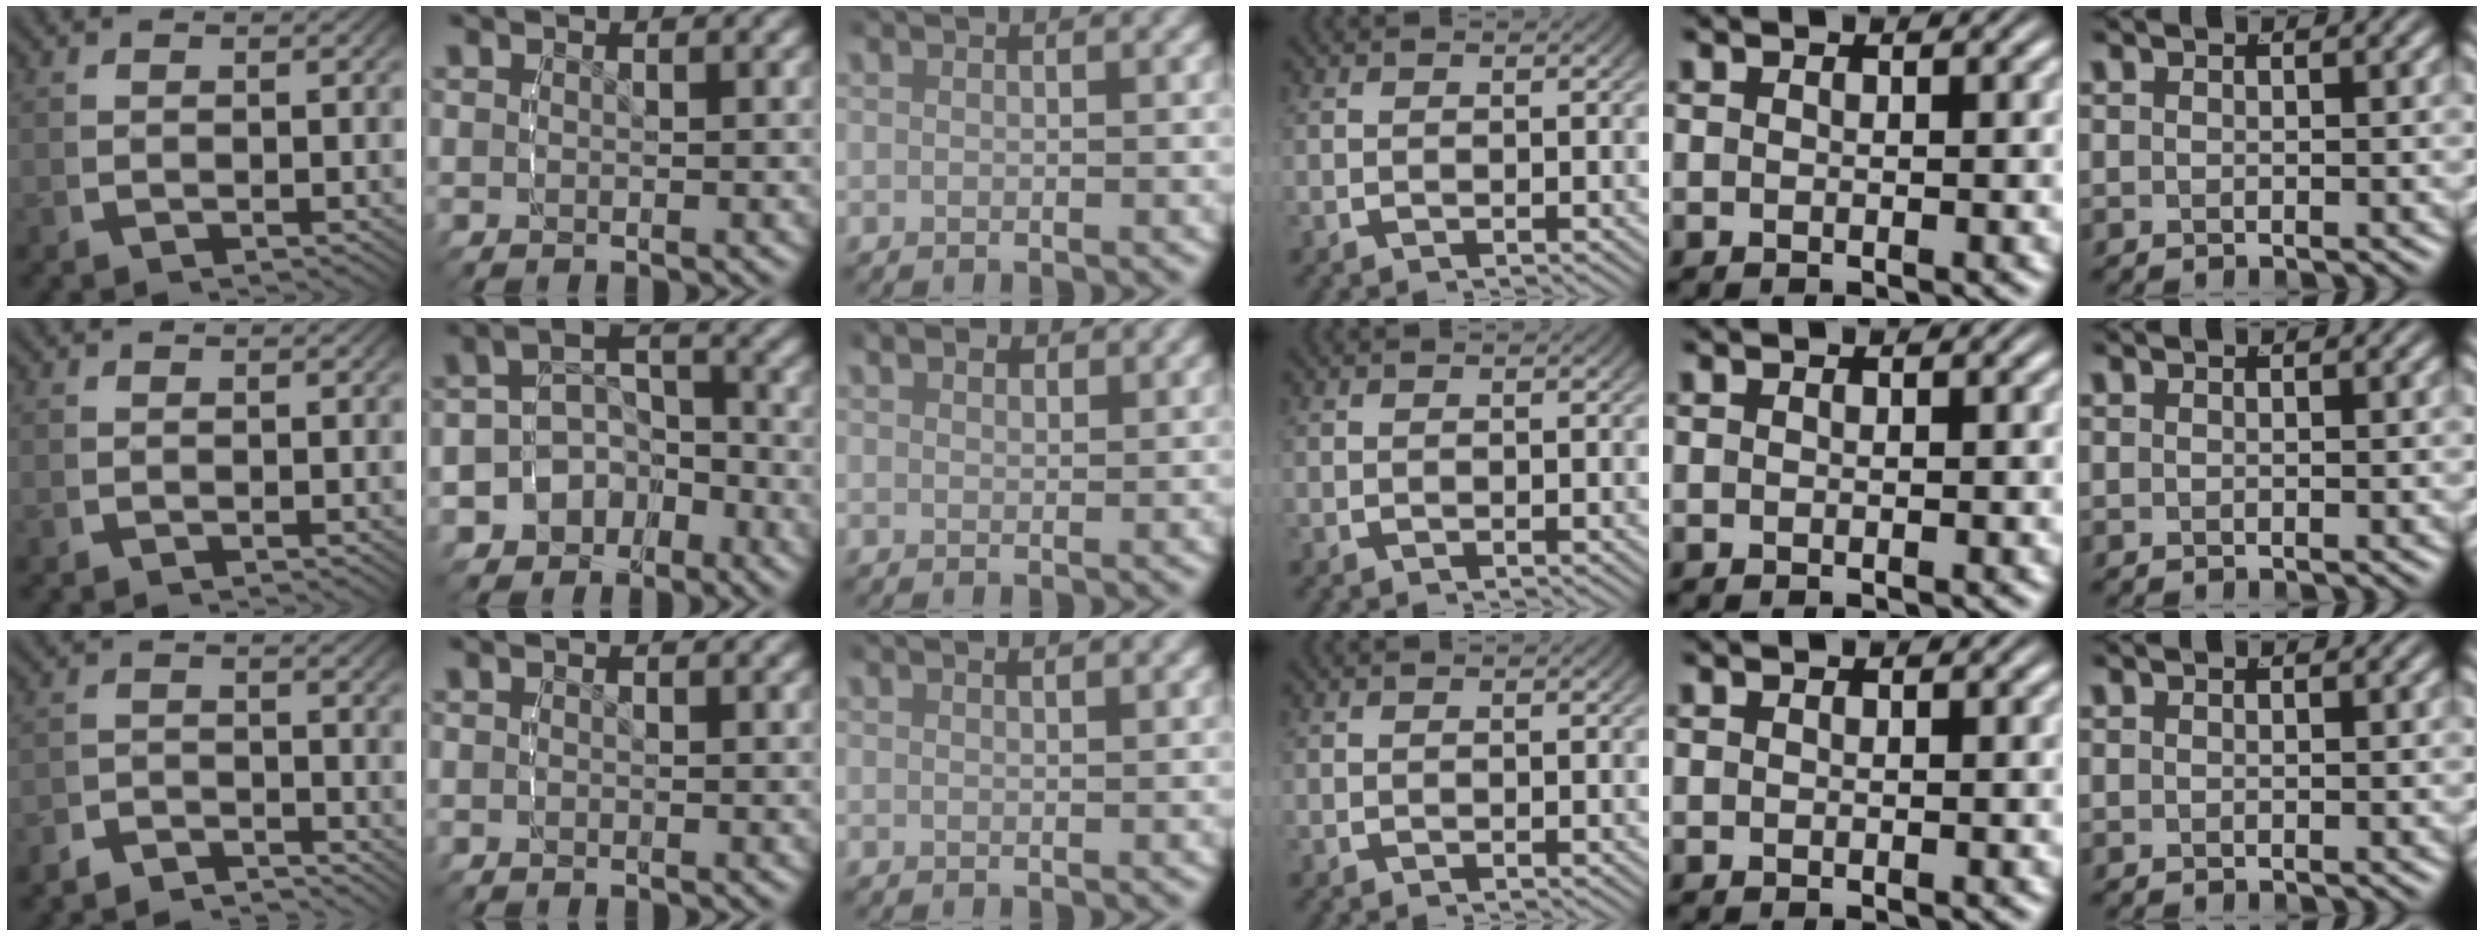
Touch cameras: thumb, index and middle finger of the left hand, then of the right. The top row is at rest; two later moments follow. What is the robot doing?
{"motion": "lift_and_place", "object": "sponge"}